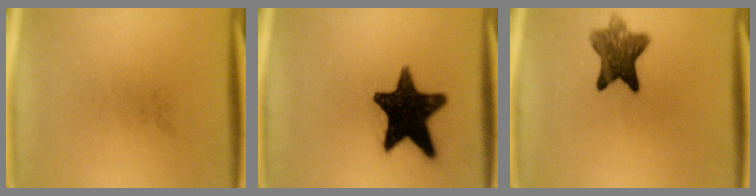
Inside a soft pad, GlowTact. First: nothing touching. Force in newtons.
{"total": 16.5}
{"total": 7.9}